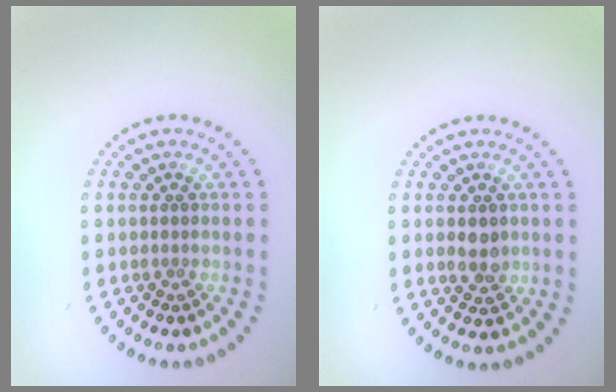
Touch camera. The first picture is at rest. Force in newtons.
{"total": 1.9, "press": 1.9, "slide": 0.3}